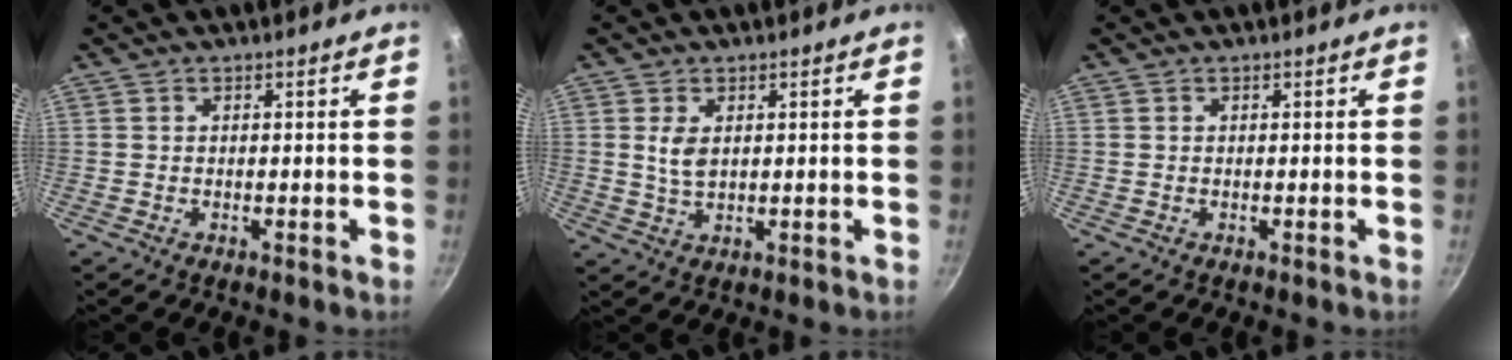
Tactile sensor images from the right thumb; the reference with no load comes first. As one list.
[{"total": 3.7, "force": [1.0, 2.1, 2.9], "torque": [-0.051, -0.008, 0.022]}, {"total": 0.0}]